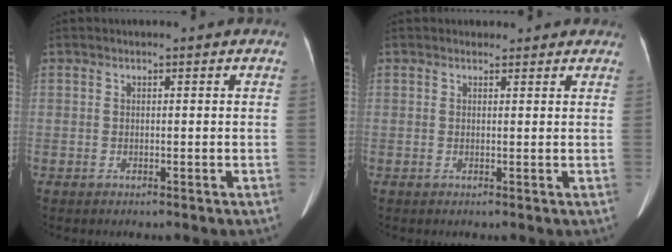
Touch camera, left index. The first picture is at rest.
{"total": 3.1, "force": [2.8, 1.2, 0.3], "torque": [-0.001, 0.014, 0.024]}